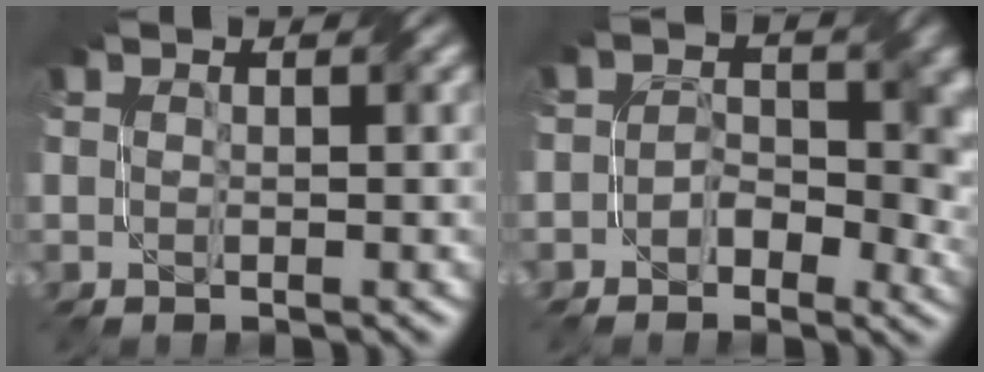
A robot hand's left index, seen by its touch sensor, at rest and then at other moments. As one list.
[{"total": 4.9, "force": [-0.8, 3.4, 3.5], "torque": [-0.038, -0.002, -0.024]}]